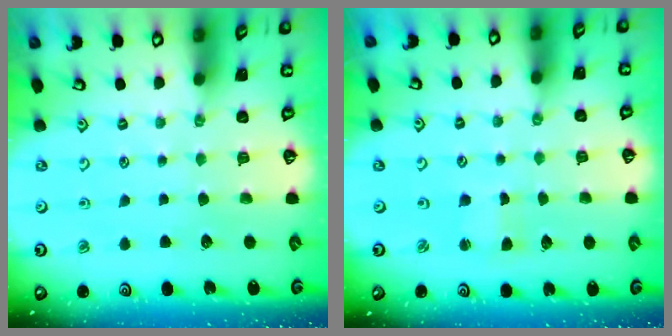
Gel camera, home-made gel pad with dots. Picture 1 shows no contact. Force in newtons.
{"total": 2.2, "press": 2.1, "slide": 0.3}